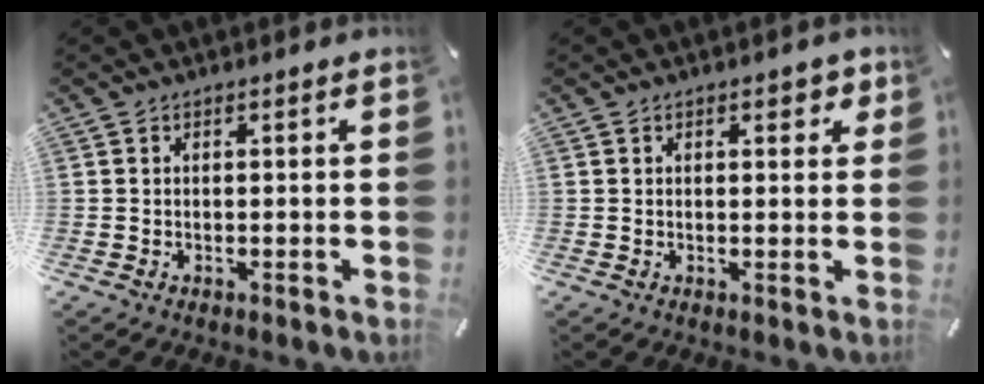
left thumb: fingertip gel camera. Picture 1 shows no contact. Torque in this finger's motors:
{"motor_torque": [0.65, 0.58, 0.28, -0.39, 0.01]}